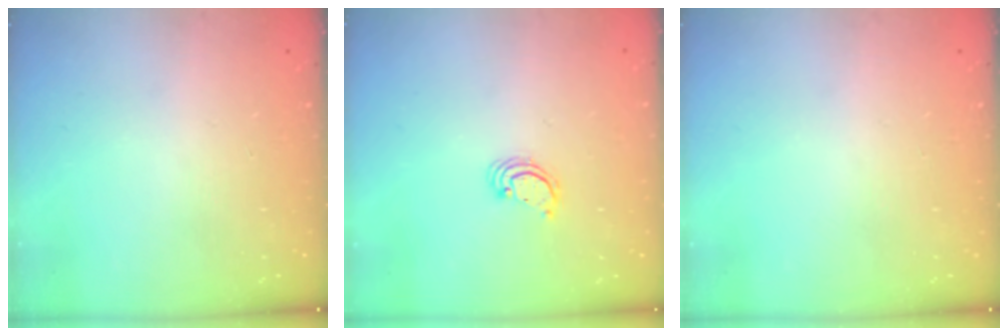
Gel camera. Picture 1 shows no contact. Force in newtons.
{"total": 2.2, "press": 2.2, "slide": 0.2}
{"total": 0.0}